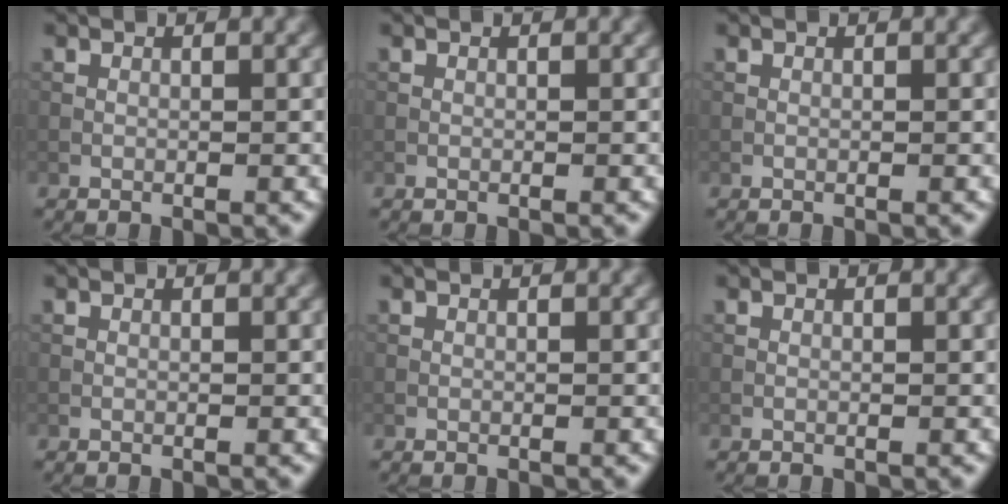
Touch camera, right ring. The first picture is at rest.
{"total": 0.0}
{"total": 0.0}
{"total": 0.0}
{"total": 0.0}
{"total": 0.0}